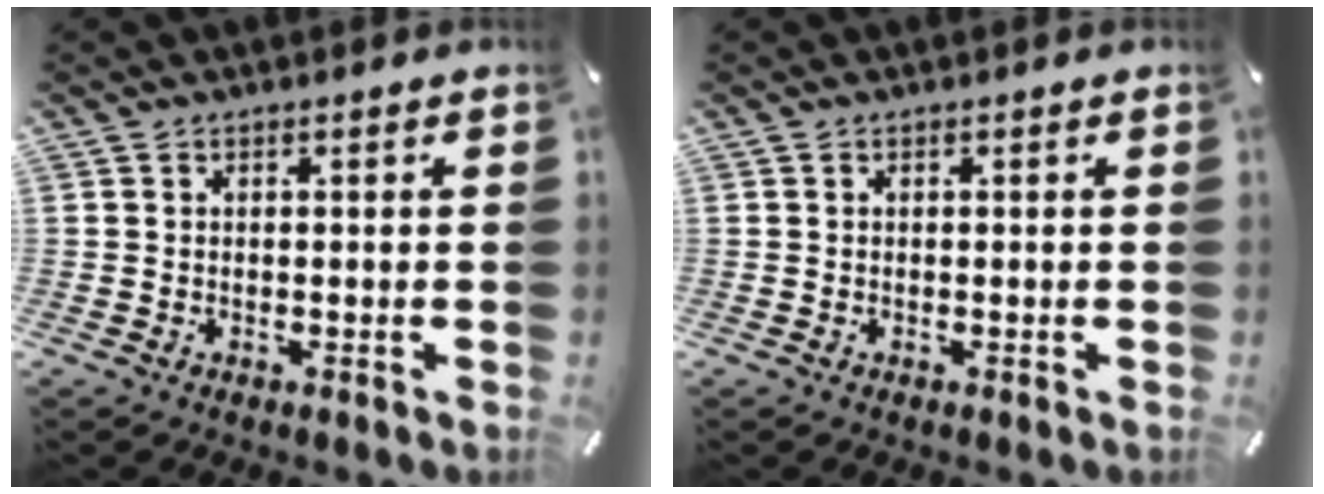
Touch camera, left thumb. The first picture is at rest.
{"total": 0.0}